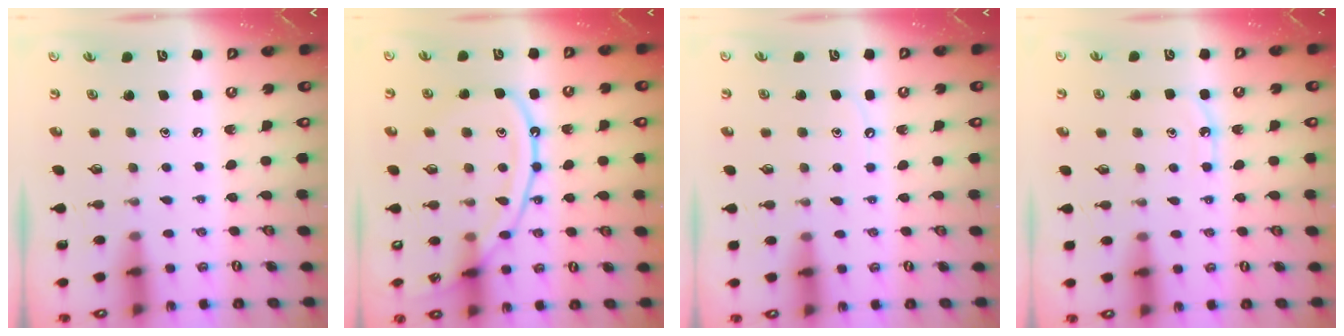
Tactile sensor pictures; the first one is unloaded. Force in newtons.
{"total": 13.5, "press": 13.4, "slide": 1.2}
{"total": 4.5, "press": 4.4, "slide": 0.4}
{"total": 6.1, "press": 6.1, "slide": 0.8}